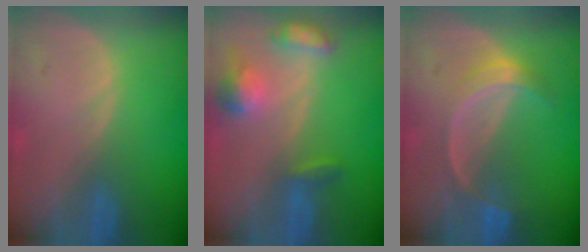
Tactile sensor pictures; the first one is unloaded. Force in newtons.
{"total": 5.9, "press": 5.8, "slide": 1.2}
{"total": 5.2, "press": 4.7, "slide": 2.2}